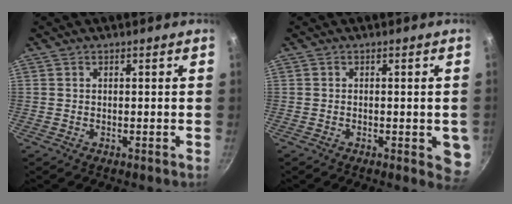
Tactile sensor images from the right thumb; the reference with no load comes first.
{"total": 5.1, "force": [-1.1, 2.2, 4.5], "torque": [-0.033, -0.001, -0.014]}